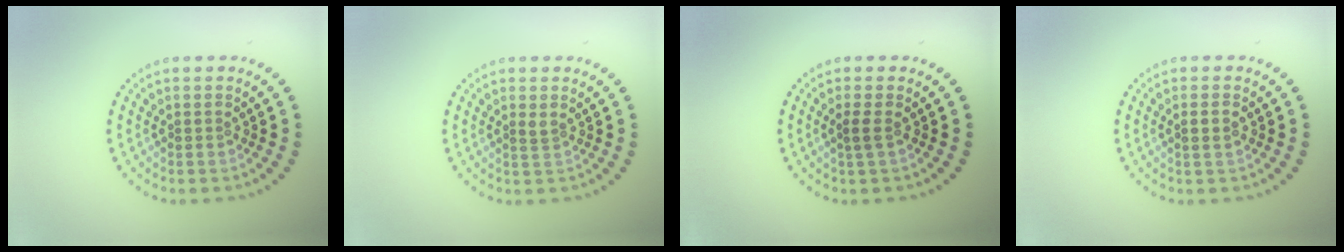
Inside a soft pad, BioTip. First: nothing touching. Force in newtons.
{"total": 0.8, "press": 0.5, "slide": 0.7}
{"total": 1.0, "press": 0.7, "slide": 0.6}
{"total": 1.1, "press": 1.1, "slide": 0.4}